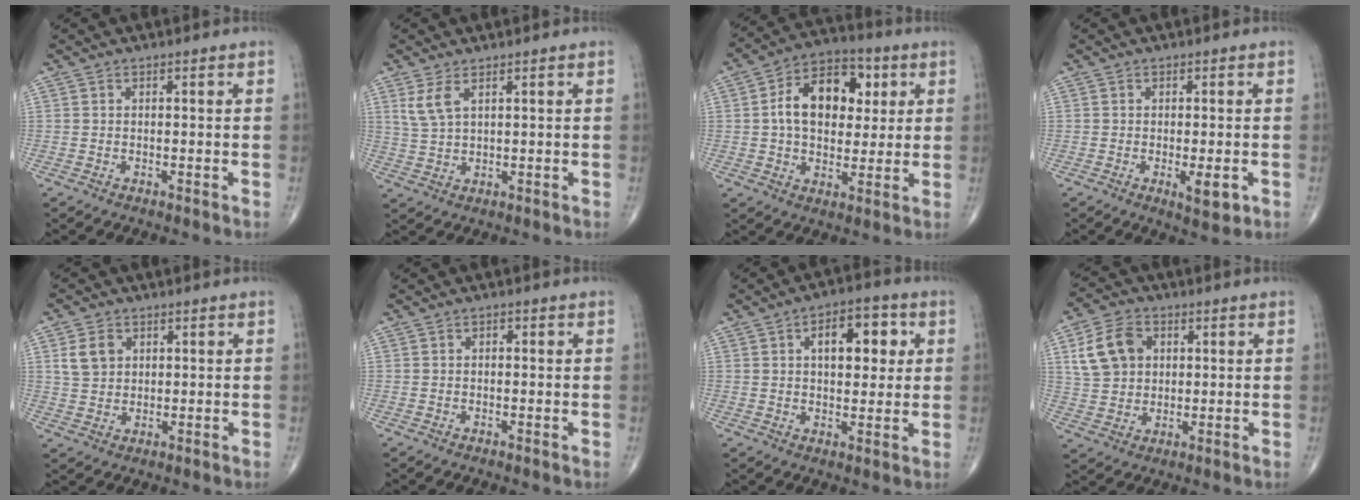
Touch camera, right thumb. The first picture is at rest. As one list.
[{"total": 4.2, "force": [2.1, 1.6, 3.2], "torque": [-0.071, -0.003, 0.053]}, {"total": 14.7, "force": [2.9, 9.8, 10.7], "torque": [-0.132, 0.010, 0.038]}, {"total": 4.3, "force": [-1.4, 1.4, 3.8], "torque": [-0.047, -0.008, -0.016]}, {"total": 5.2, "force": [1.8, 4.0, 2.8], "torque": [-0.038, -0.004, 0.037]}, {"total": 0.8, "force": [0.1, 0.5, 0.6], "torque": [-0.006, 0.005, -0.001]}, {"total": 10.6, "force": [2.9, 5.7, 8.5], "torque": [-0.085, 0.006, 0.038]}, {"total": 10.0, "force": [2.9, 7.6, 5.8], "torque": [-0.093, 0.003, 0.056]}]